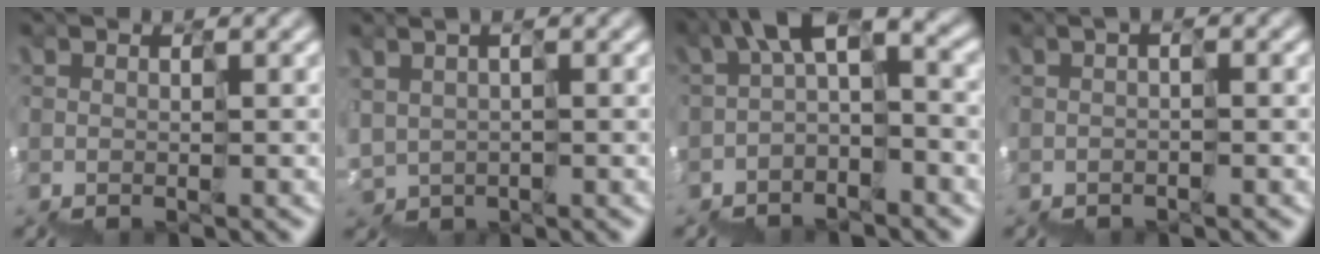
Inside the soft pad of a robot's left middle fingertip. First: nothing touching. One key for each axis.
{"total": 3.2, "fx": 2.2, "fy": -0.1, "fz": -2.3, "tx": 0.032, "ty": 0.020, "tz": 0.047}
{"total": 4.1, "fx": -1.0, "fy": 1.9, "fz": 3.4, "tx": -0.072, "ty": 0.017, "tz": -0.015}
{"total": 1.3, "fx": -0.9, "fy": -0.8, "fz": -0.6, "tx": 0.005, "ty": 0.003, "tz": -0.014}